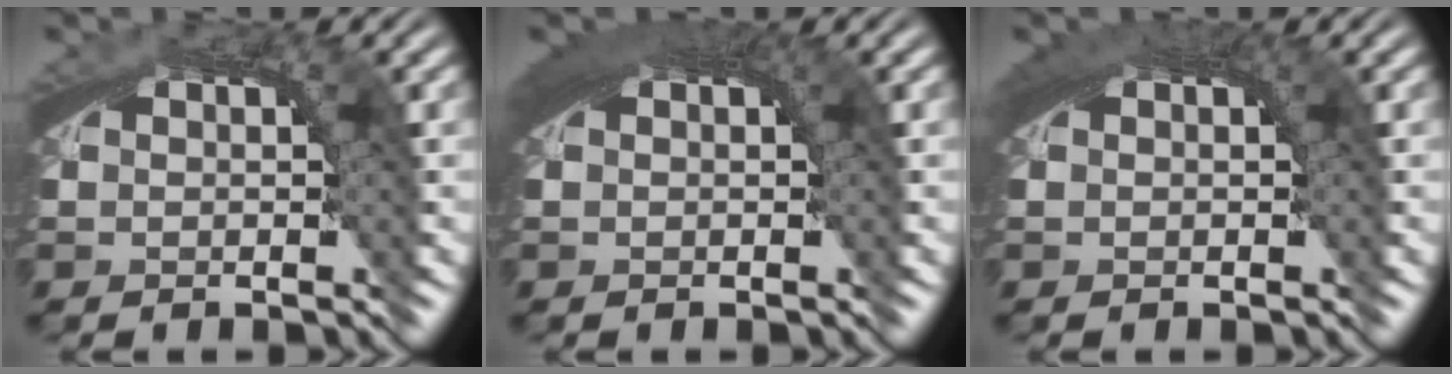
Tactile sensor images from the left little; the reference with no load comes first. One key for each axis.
{"total": 2.6, "fx": 1.0, "fy": 0.7, "fz": 2.3, "tx": -0.028, "ty": 0.008, "tz": 0.014}
{"total": 2.0, "fx": 0.8, "fy": 0.4, "fz": 1.8, "tx": -0.023, "ty": 0.006, "tz": 0.012}